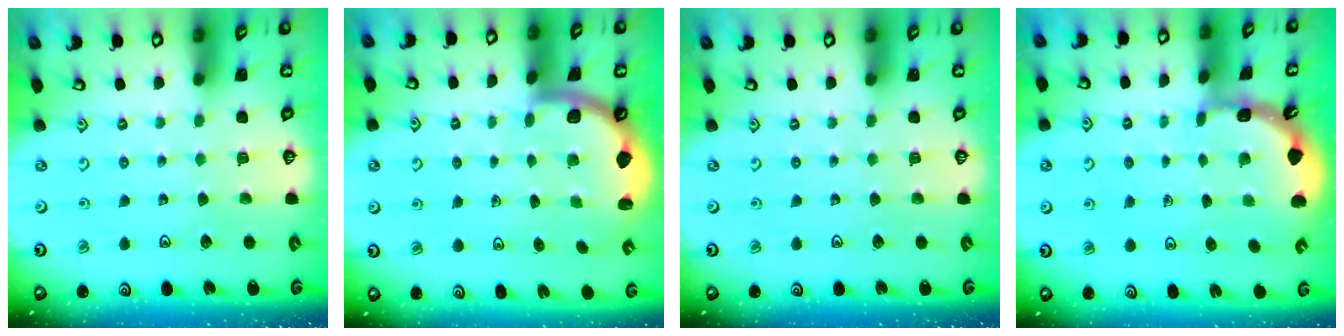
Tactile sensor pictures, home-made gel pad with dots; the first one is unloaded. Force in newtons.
{"total": 1.6, "press": 1.6, "slide": 0.1}
{"total": 0.0}
{"total": 1.9, "press": 1.9, "slide": 0.1}